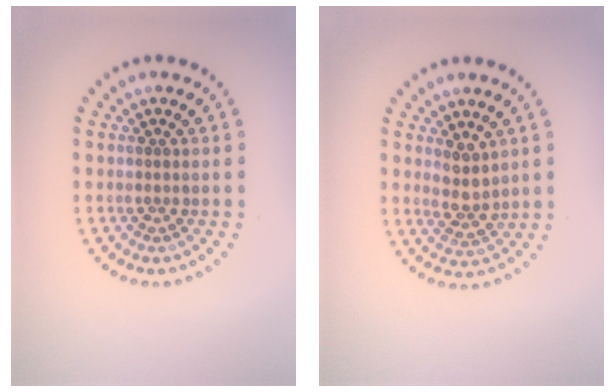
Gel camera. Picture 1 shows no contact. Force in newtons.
{"total": 2.3, "press": 2.0, "slide": 1.2}